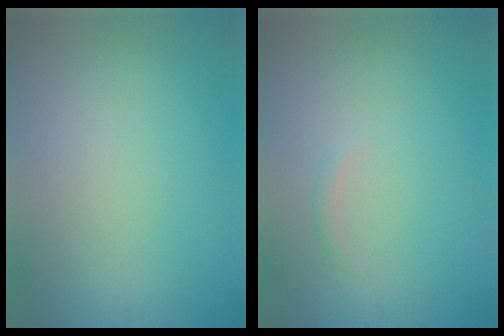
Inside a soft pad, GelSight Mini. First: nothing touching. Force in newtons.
{"total": 0.6, "press": 0.6, "slide": 0.1}